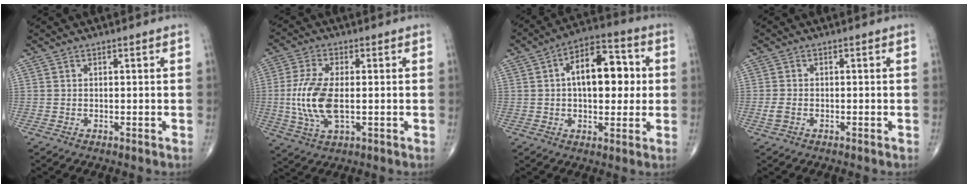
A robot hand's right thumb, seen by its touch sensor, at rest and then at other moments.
{"total": 10.8, "force": [-0.6, 4.9, 9.6], "torque": [-0.212, -0.004, -0.009]}
{"total": 14.1, "force": [1.8, 7.6, 11.8], "torque": [-0.143, 0.019, 0.020]}
{"total": 2.0, "force": [-0.6, 1.3, 1.5], "torque": [-0.037, 0.005, -0.013]}